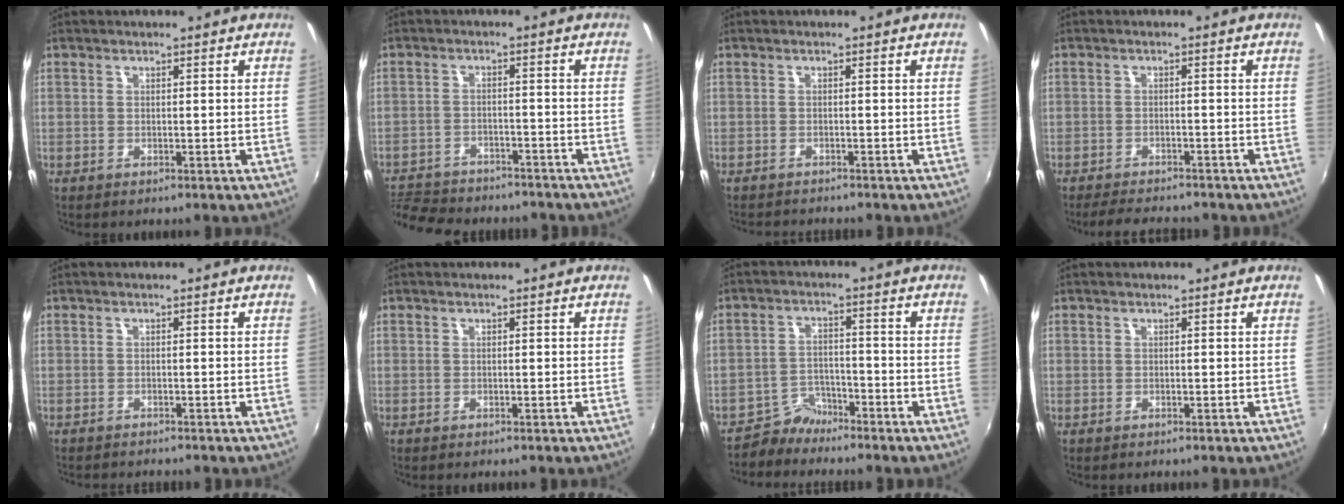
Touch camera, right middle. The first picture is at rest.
{"total": 13.9, "force": [-12.0, 5.0, 5.1], "torque": [-0.129, -0.006, -0.181]}
{"total": 3.2, "force": [-3.1, 0.2, 0.8], "torque": [-0.026, -0.014, -0.051]}
{"total": 6.9, "force": [-6.3, 1.5, 2.4], "torque": [-0.066, -0.006, -0.093]}
{"total": 2.6, "force": [-2.4, 0.3, 0.7], "torque": [-0.022, -0.013, -0.039]}
{"total": 0.0}
{"total": 4.6, "force": [-4.3, 1.5, -0.3], "torque": [0.004, 0.011, -0.079]}
{"total": 0.0}